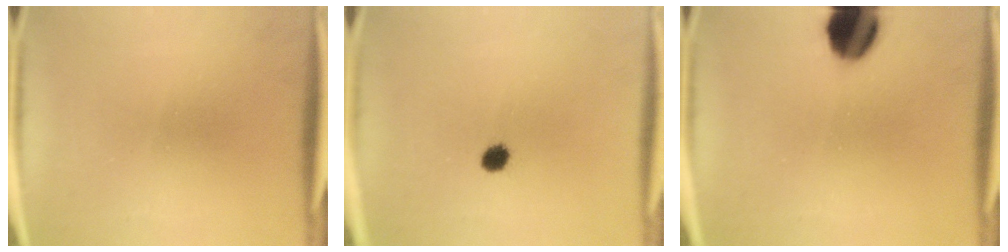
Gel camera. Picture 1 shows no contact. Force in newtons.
{"total": 2.8}
{"total": 12.5}